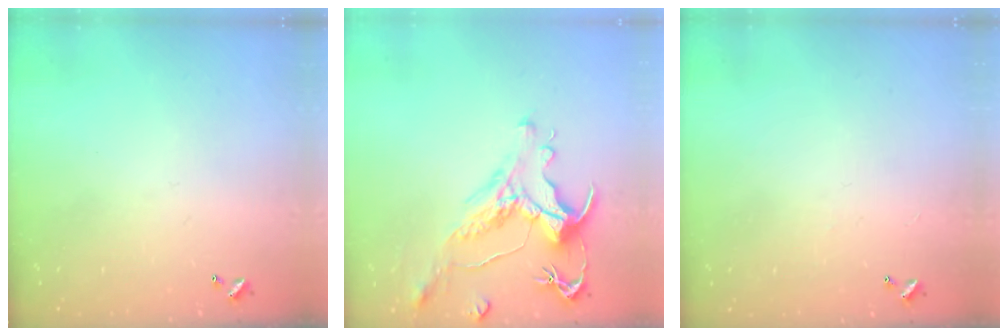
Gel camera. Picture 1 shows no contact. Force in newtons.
{"total": 1.4, "press": 0.2, "slide": 1.4}
{"total": 0.6, "press": 0.2, "slide": 0.6}